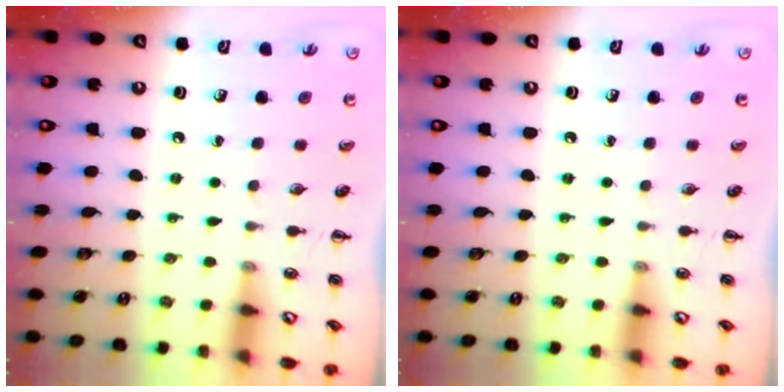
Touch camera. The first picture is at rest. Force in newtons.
{"total": 0.0}